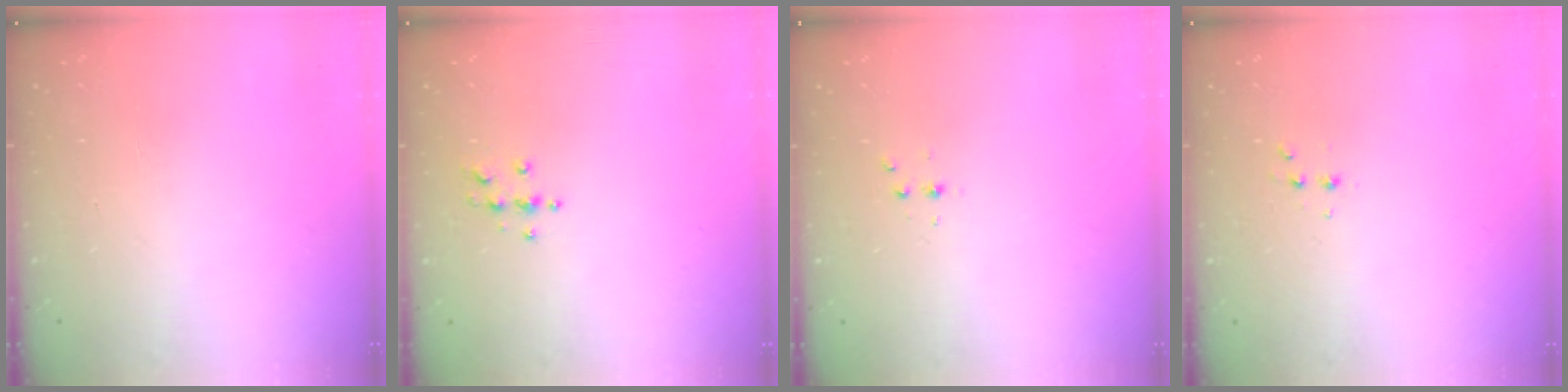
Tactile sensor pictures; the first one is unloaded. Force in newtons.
{"total": 3.9, "press": 3.8, "slide": 0.4}
{"total": 2.3, "press": 2.3, "slide": 0.3}
{"total": 2.6, "press": 2.5, "slide": 0.8}